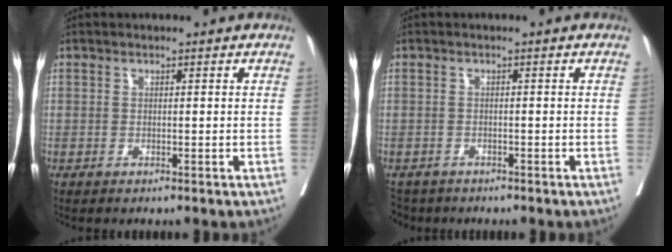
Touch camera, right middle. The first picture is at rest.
{"total": 3.6, "force": [-3.2, 1.7, 0.1], "torque": [0.001, -0.005, -0.055]}